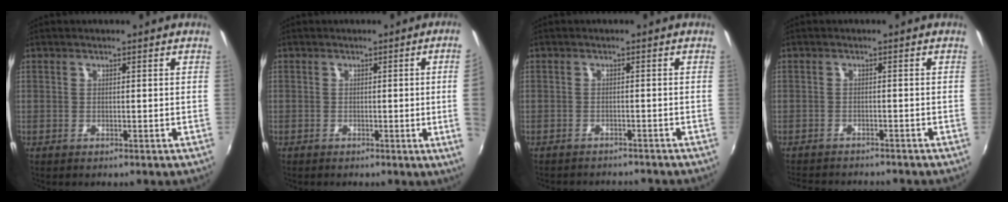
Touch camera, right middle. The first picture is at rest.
{"total": 6.0, "force": [0.1, -2.2, 5.6], "torque": [-0.081, -0.009, 0.003]}
{"total": 4.7, "force": [-4.3, 1.6, 1.0], "torque": [-0.033, -0.003, -0.063]}
{"total": 7.0, "force": [-6.5, 1.5, 2.1], "torque": [-0.057, -0.014, -0.100]}